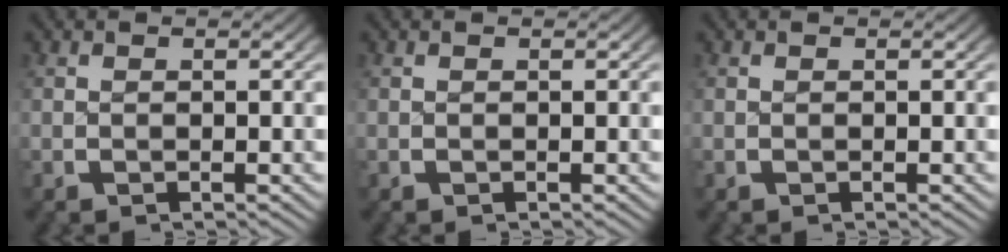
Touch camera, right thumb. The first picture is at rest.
{"total": 0.0}
{"total": 0.0}